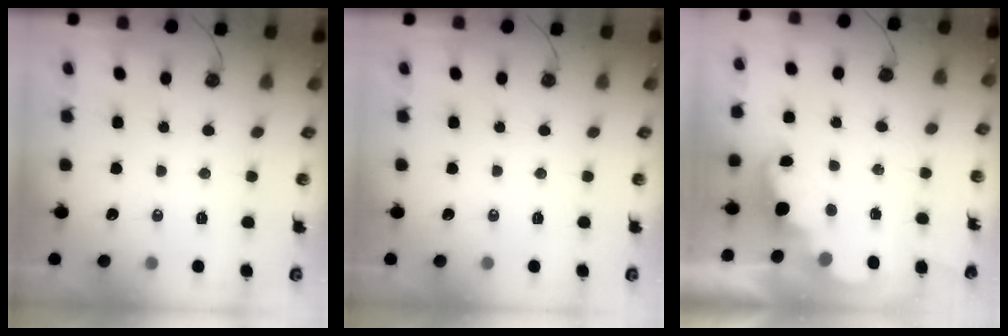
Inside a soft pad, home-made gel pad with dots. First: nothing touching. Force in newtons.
{"total": 0.0}
{"total": 2.5, "press": 2.4, "slide": 0.6}